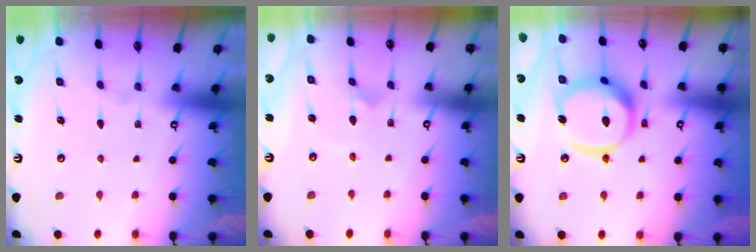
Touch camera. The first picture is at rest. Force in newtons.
{"total": 2.1, "press": 2.1, "slide": 0.1}
{"total": 16.7, "press": 16.6, "slide": 1.9}